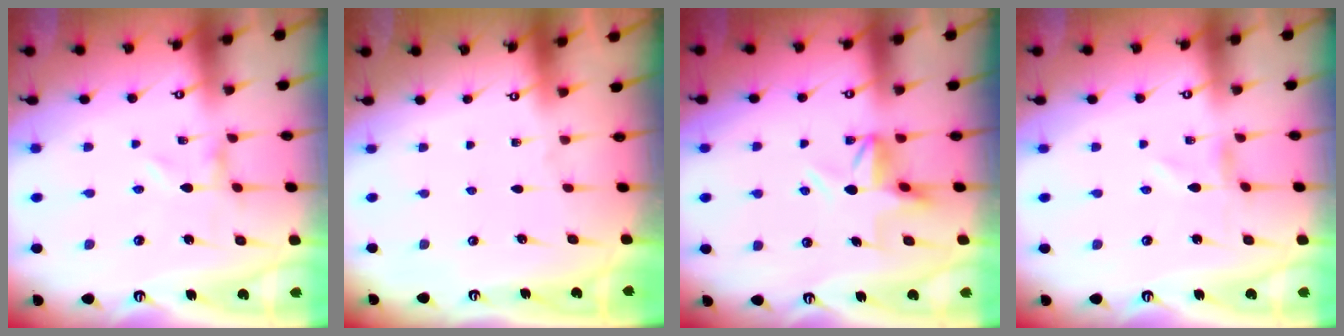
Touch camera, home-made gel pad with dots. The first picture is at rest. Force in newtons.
{"total": 0.0}
{"total": 5.9, "press": 5.9, "slide": 0.1}
{"total": 1.0, "press": 0.9, "slide": 0.1}